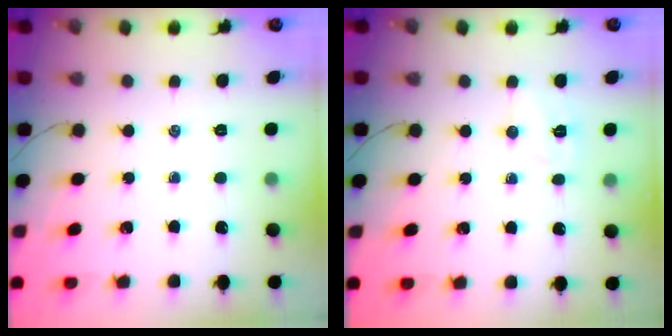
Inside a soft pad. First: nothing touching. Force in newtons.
{"total": 5.3, "press": 5.2, "slide": 1.1}